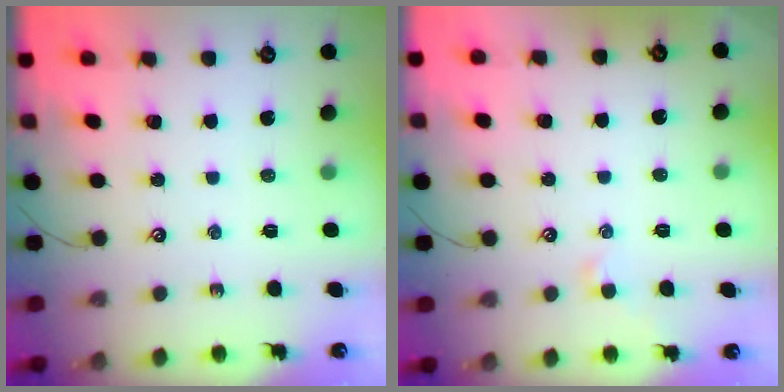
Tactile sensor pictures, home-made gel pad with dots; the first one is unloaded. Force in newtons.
{"total": 0.8, "press": 0.7, "slide": 0.4}